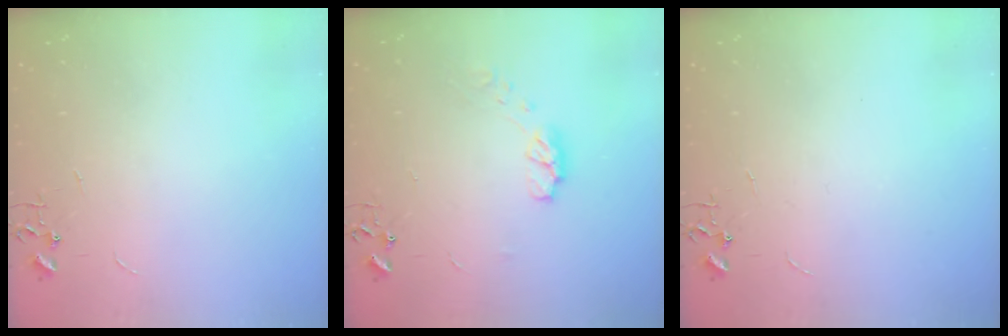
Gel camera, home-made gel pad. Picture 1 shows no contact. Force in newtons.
{"total": 7.0, "press": 6.9, "slide": 0.8}
{"total": 0.0}